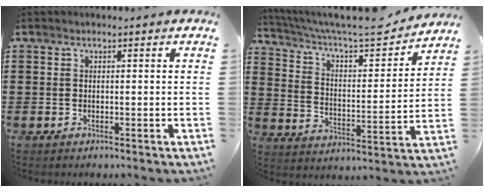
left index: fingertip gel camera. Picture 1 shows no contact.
{"total": 7.2, "force": [6.4, 0.9, 3.2], "torque": [-0.083, -0.048, 0.102]}